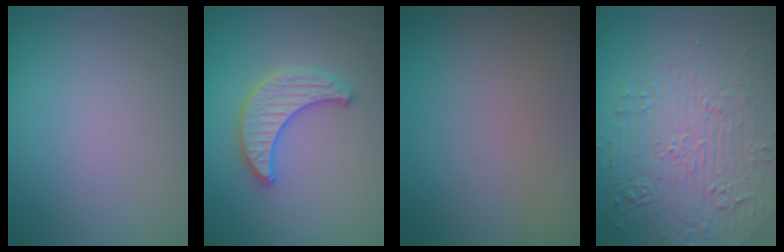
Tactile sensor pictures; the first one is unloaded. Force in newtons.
{"total": 3.2, "press": 3.2, "slide": 0.4}
{"total": 0.0}
{"total": 7.8, "press": 5.6, "slide": 5.4}